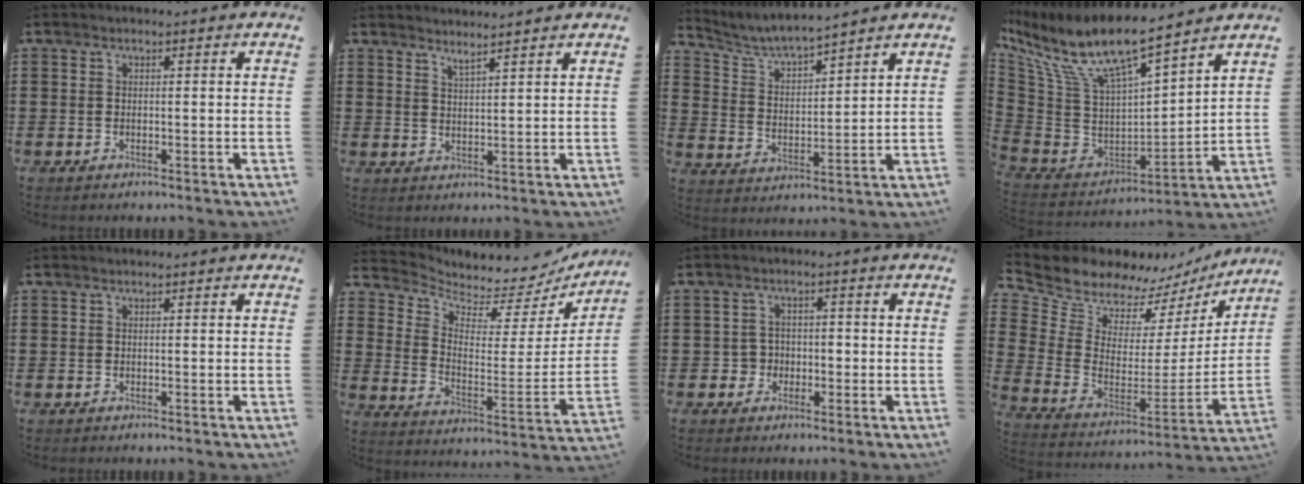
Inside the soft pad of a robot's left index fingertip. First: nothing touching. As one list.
[{"total": 2.5, "force": [2.5, -0.3, 0.3], "torque": [-0.012, -0.007, 0.047]}, {"total": 4.9, "force": [4.7, 0.2, 1.4], "torque": [-0.050, -0.030, 0.078]}, {"total": 12.0, "force": [8.0, 2.9, 8.4], "torque": [-0.203, -0.059, 0.132]}, {"total": 0.0}, {"total": 3.8, "force": [3.5, 1.4, 0.5], "torque": [-0.039, -0.039, 0.054]}, {"total": 2.8, "force": [-0.8, 2.5, 0.9], "torque": [-0.028, 0.004, -0.020]}, {"total": 9.3, "force": [8.7, 3.1, 1.2], "torque": [-0.080, -0.068, 0.155]}]